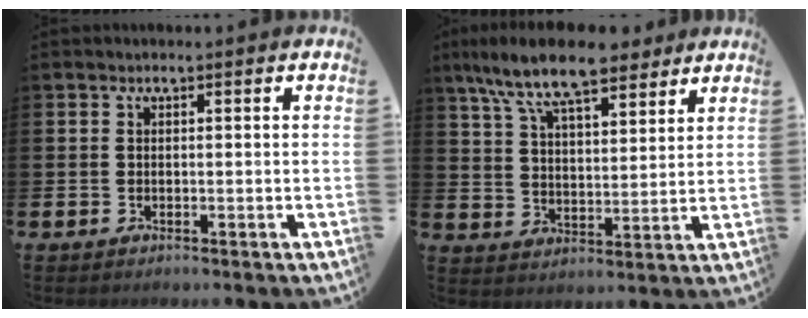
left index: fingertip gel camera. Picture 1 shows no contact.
{"total": 10.8, "force": [9.2, 2.8, 5.1], "torque": [-0.124, -0.028, 0.167]}